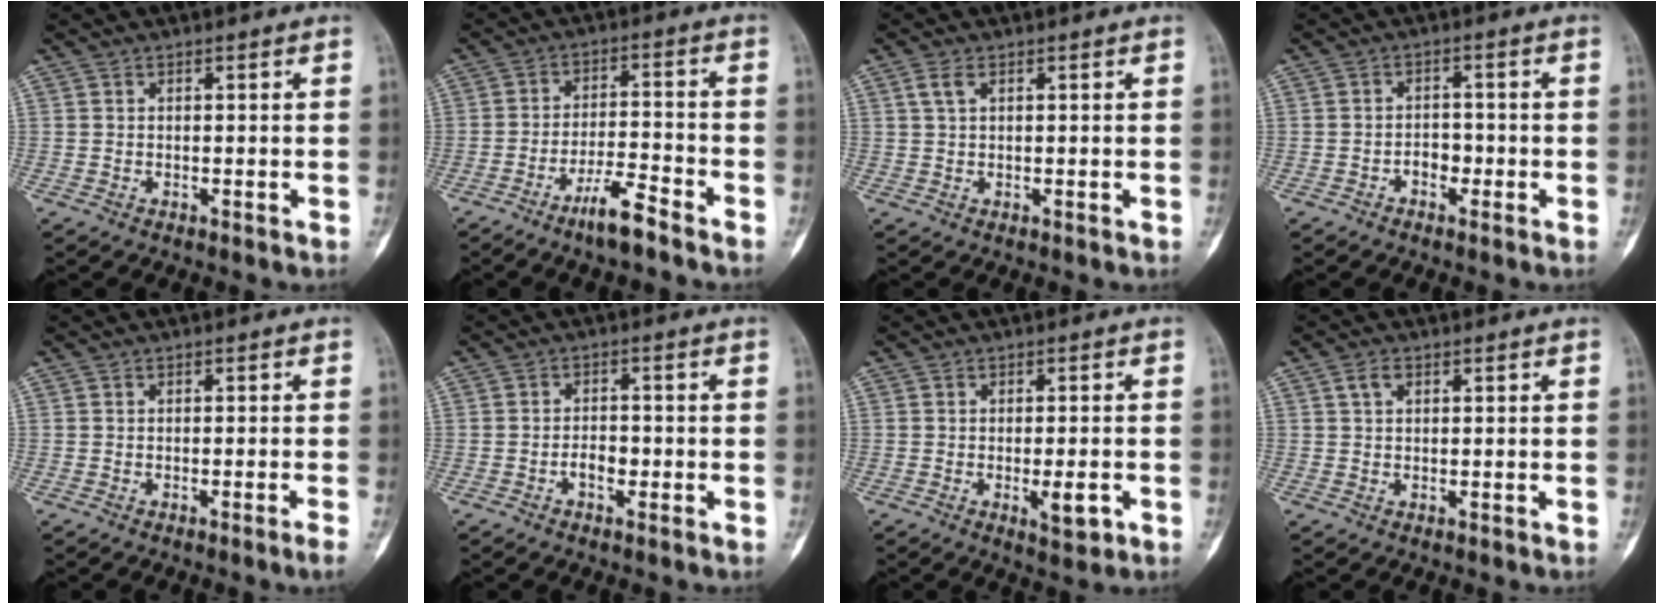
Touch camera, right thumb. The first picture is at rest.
{"total": 6.9, "force": [-5.1, 1.0, 4.6], "torque": [-0.090, 0.034, -0.091]}
{"total": 2.1, "force": [0.9, 1.0, 1.6], "torque": [-0.041, 0.009, 0.022]}
{"total": 2.7, "force": [-1.3, 1.8, 1.5], "torque": [-0.012, 0.014, -0.023]}
{"total": 1.7, "force": [-1.0, -0.5, 1.3], "torque": [-0.025, 0.002, -0.014]}
{"total": 2.7, "force": [-1.1, 1.5, 2.0], "torque": [-0.029, 0.011, -0.020]}
{"total": 4.4, "force": [-1.4, 1.5, 4.0], "torque": [-0.056, -0.003, -0.011]}
{"total": 2.0, "force": [0.8, 1.2, 1.3], "torque": [-0.026, 0.005, 0.016]}